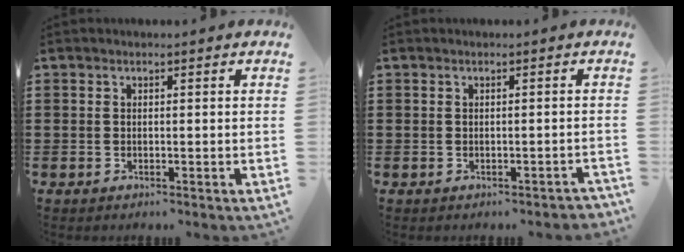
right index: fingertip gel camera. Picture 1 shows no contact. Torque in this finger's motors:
{"motor_torque": [0.13, 0.03, -0.01, 0.01]}